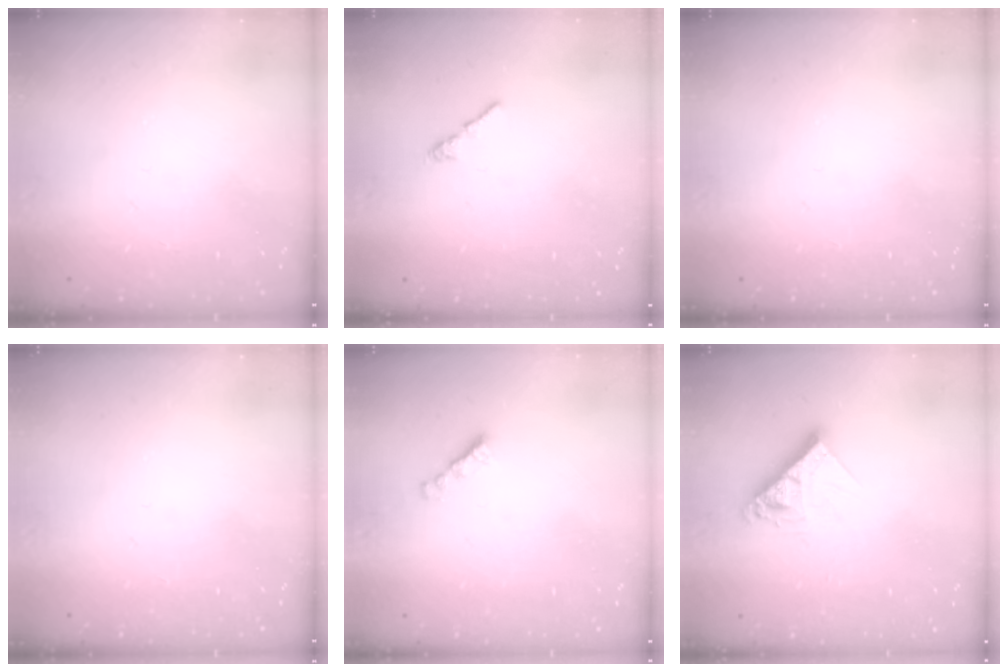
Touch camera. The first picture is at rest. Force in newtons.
{"total": 0.7, "press": 0.6, "slide": 0.4}
{"total": 0.0}
{"total": 0.0}
{"total": 2.7, "press": 2.6, "slide": 0.7}
{"total": 9.7, "press": 9.7, "slide": 0.8}